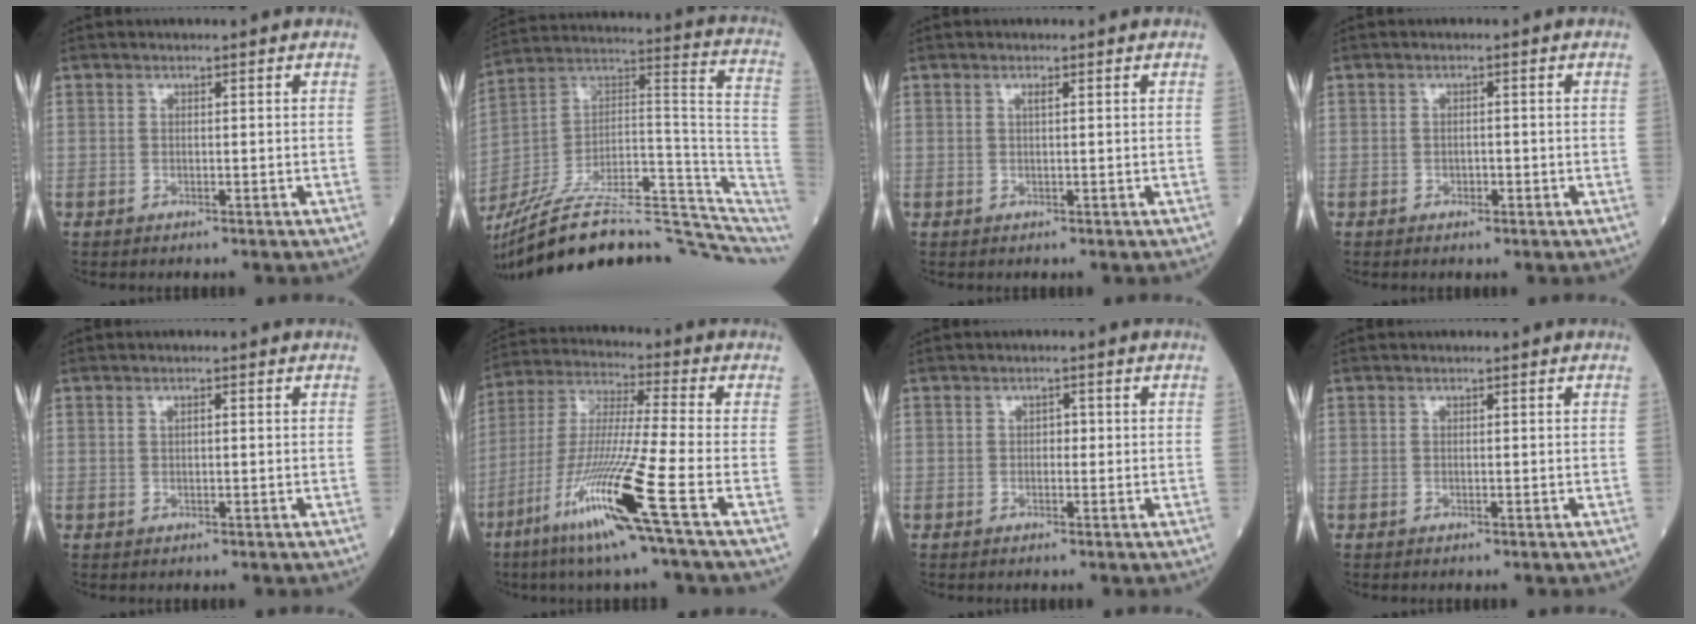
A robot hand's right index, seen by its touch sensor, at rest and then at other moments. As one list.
[{"total": 29.5, "force": [-23.6, 5.6, 16.8], "torque": [-0.224, 0.021, -0.362]}, {"total": 0.6, "force": [0.3, 0.0, 0.6], "torque": [-0.015, 0.001, 0.006]}, {"total": 3.1, "force": [-1.1, 2.4, 1.7], "torque": [-0.016, 0.007, -0.011]}, {"total": 0.7, "force": [0.2, 0.2, 0.7], "torque": [-0.014, 0.002, 0.004]}, {"total": 16.1, "force": [-7.6, -1.6, 14.1], "torque": [-0.296, -0.035, -0.146]}, {"total": 1.1, "force": [-0.1, 0.7, 0.8], "torque": [-0.006, 0.004, -0.003]}, {"total": 0.0}]